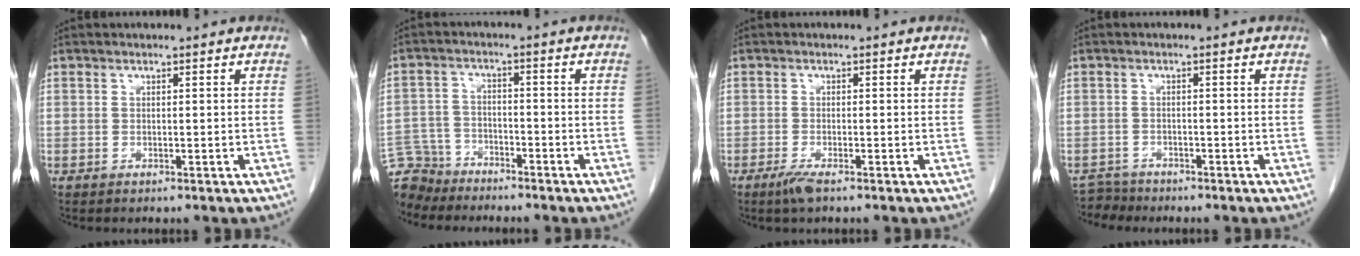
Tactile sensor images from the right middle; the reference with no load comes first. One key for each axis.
{"total": 7.9, "fx": -7.3, "fy": 3.1, "fz": 0.0, "tx": -0.007, "ty": 0.003, "tz": -0.139}
{"total": 2.1, "fx": -1.4, "fy": 0.2, "fz": 1.6, "tx": -0.032, "ty": -0.006, "tz": -0.026}
{"total": 2.5, "fx": -2.3, "fy": 0.5, "fz": -0.8, "tx": 0.015, "ty": -0.007, "tz": -0.042}